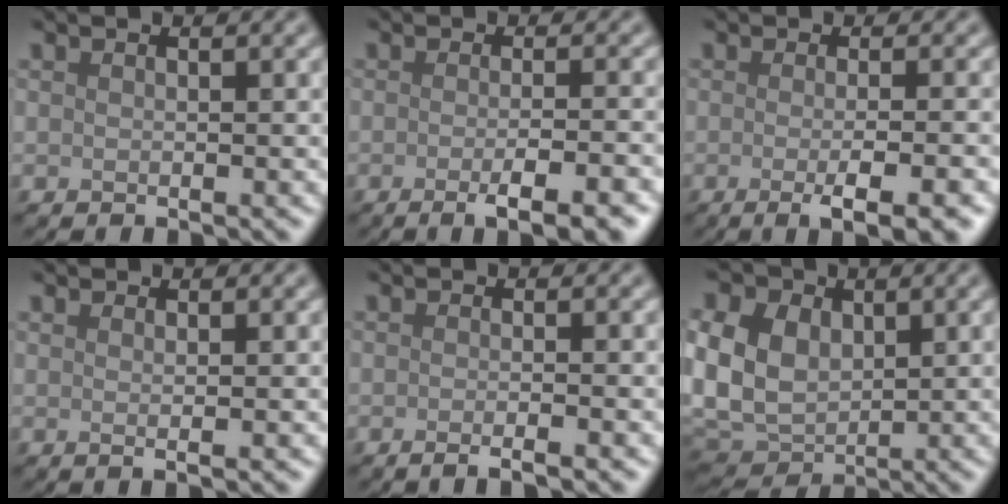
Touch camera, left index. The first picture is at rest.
{"total": 5.5, "force": [-2.5, 1.5, 4.7], "torque": [-0.048, 0.001, -0.030]}
{"total": 5.6, "force": [-1.9, 1.5, 5.0], "torque": [-0.055, -0.006, -0.023]}
{"total": 1.3, "force": [0.4, 0.4, 1.2], "torque": [-0.017, -0.003, -0.002]}
{"total": 2.4, "force": [-1.0, 0.8, 2.1], "torque": [-0.010, -0.001, -0.021]}
{"total": 9.8, "force": [2.2, 7.2, 6.2], "torque": [-0.157, 0.012, 0.035]}